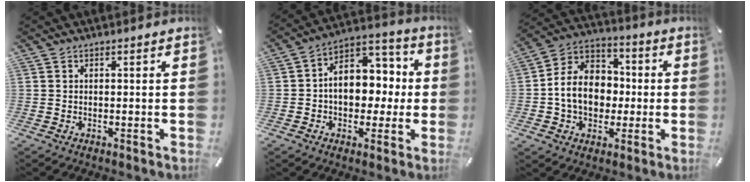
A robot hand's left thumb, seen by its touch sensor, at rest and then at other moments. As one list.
[{"total": 11.1, "force": [-0.7, 9.1, 6.5], "torque": [-0.090, -0.001, -0.010]}, {"total": 12.2, "force": [-1.8, 10.3, 6.3], "torque": [-0.156, 0.017, -0.033]}]